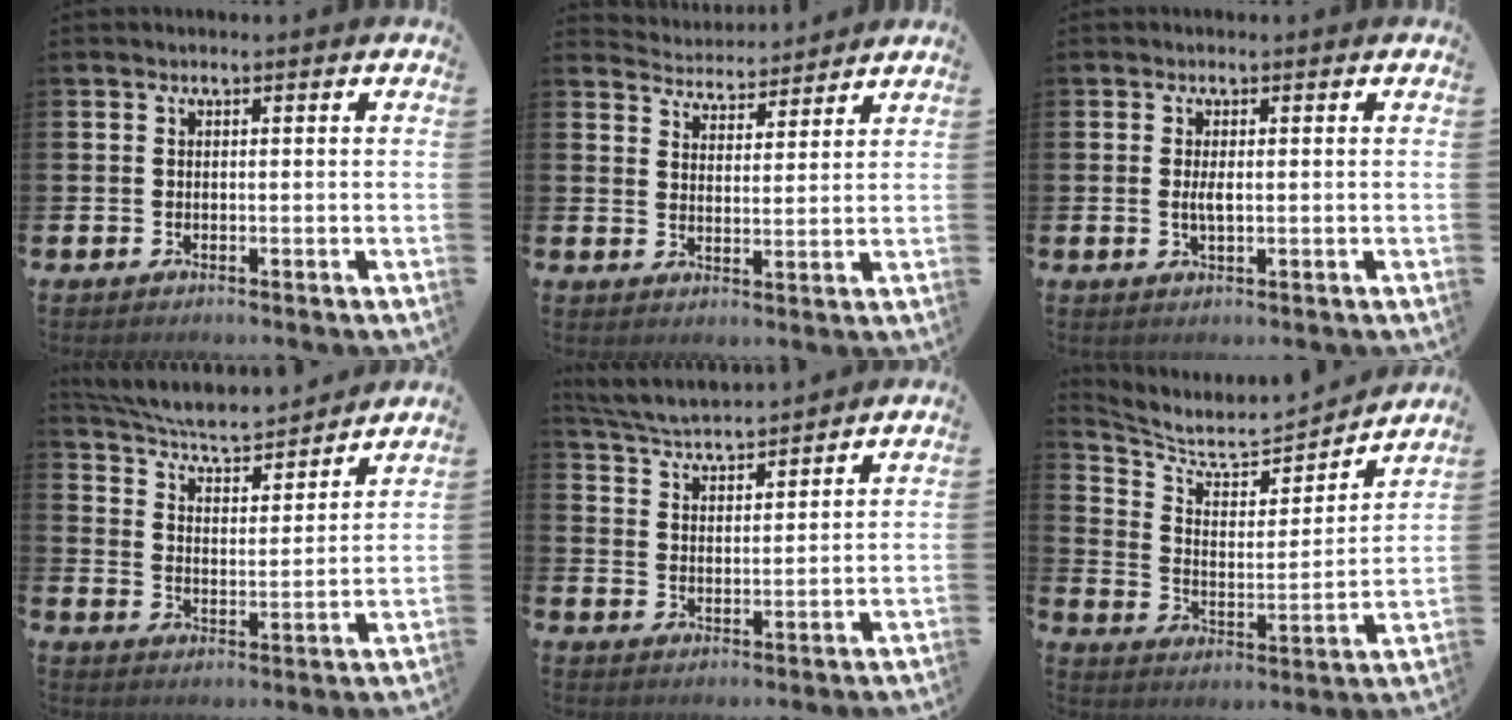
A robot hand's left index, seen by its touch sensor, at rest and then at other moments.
{"total": 4.2, "force": [4.1, 0.7, -0.3], "torque": [-0.016, -0.029, 0.073]}
{"total": 1.9, "force": [-0.2, 0.6, 1.8], "torque": [-0.031, 0.000, -0.005]}
{"total": 6.0, "force": [5.7, 0.8, 1.7], "torque": [-0.063, -0.047, 0.094]}
{"total": 4.9, "force": [4.9, 0.2, 0.7], "torque": [-0.037, -0.032, 0.086]}
{"total": 6.0, "force": [5.7, 1.3, 1.6], "torque": [-0.069, -0.055, 0.092]}